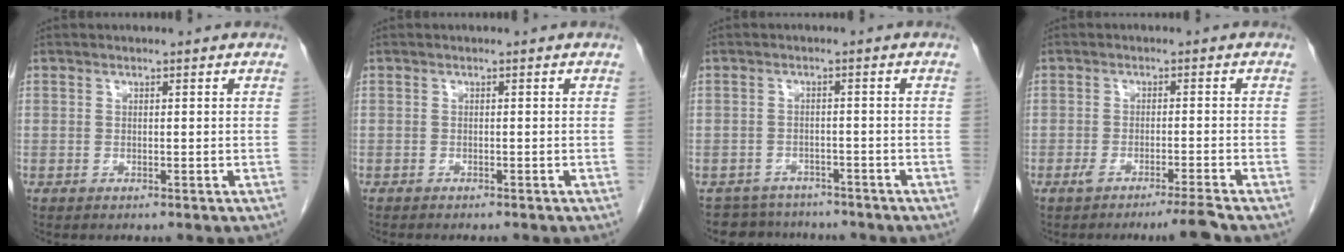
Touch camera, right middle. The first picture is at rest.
{"total": 3.2, "force": [-2.8, 0.7, 1.4], "torque": [-0.018, -0.006, -0.031]}
{"total": 5.7, "force": [-5.2, 2.3, -0.5], "torque": [0.013, 0.011, -0.072]}
{"total": 4.0, "force": [-3.1, -1.1, 2.2], "torque": [-0.042, -0.007, -0.056]}